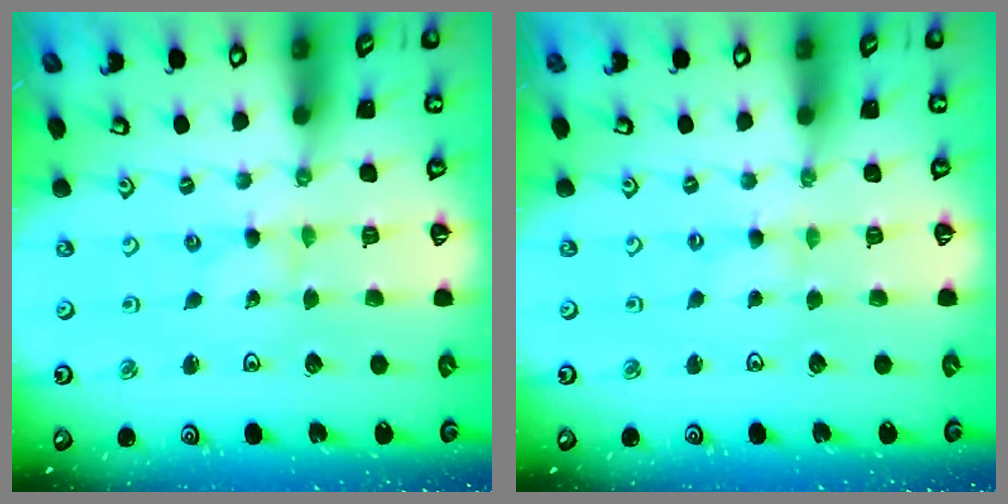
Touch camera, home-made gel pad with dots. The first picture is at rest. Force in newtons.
{"total": 1.3, "press": 1.3, "slide": 0.3}